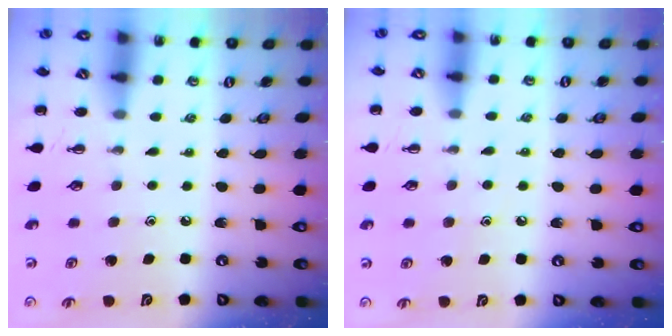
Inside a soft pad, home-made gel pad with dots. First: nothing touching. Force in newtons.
{"total": 5.6, "press": 5.4, "slide": 1.4}